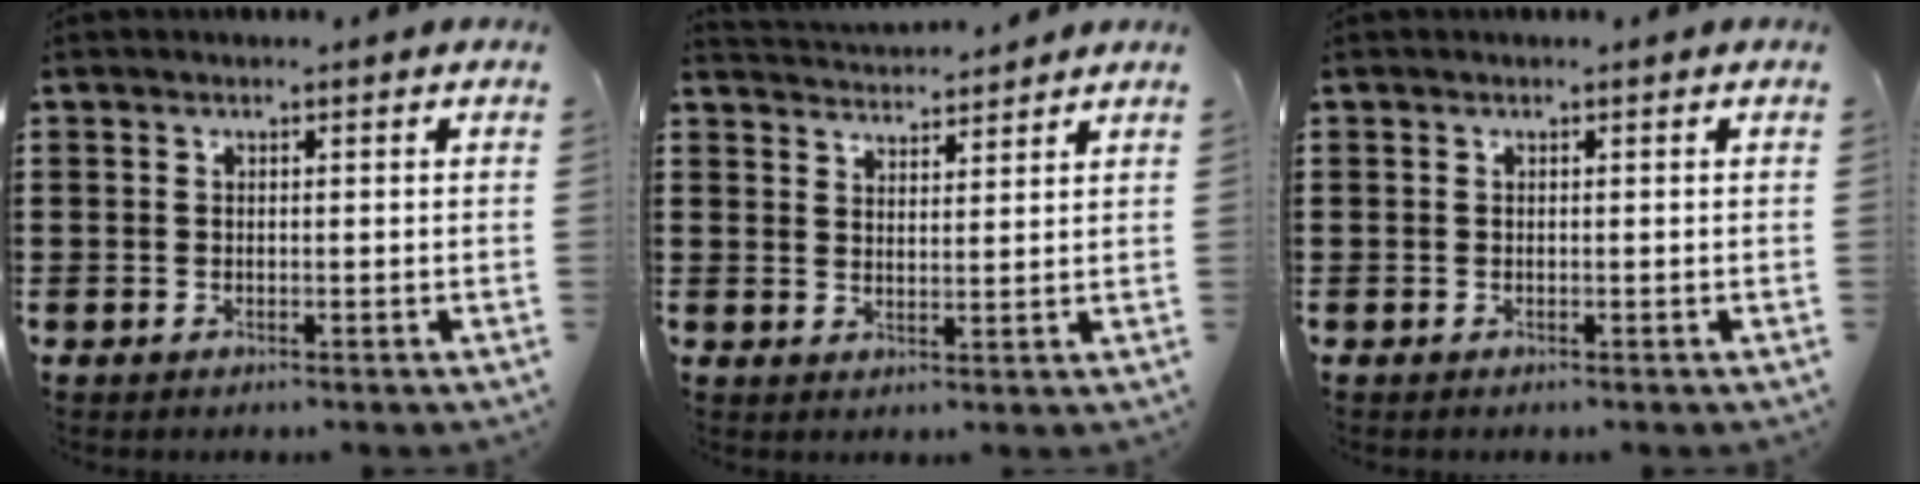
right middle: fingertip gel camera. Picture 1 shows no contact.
{"total": 3.2, "force": [3.2, 0.0, -0.3], "torque": [-0.005, -0.014, 0.058]}
{"total": 0.0}